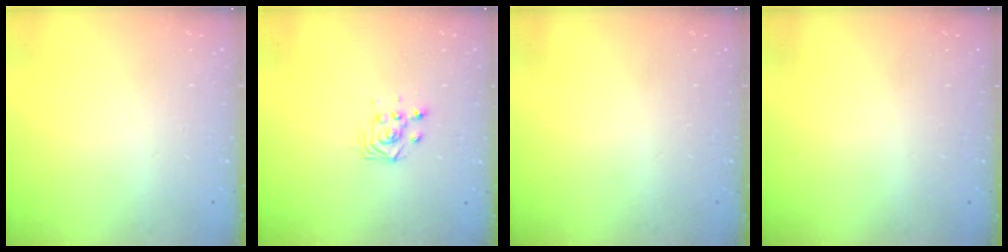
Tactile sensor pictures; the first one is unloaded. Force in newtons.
{"total": 2.9, "press": 2.9, "slide": 0.4}
{"total": 0.0}
{"total": 0.0}